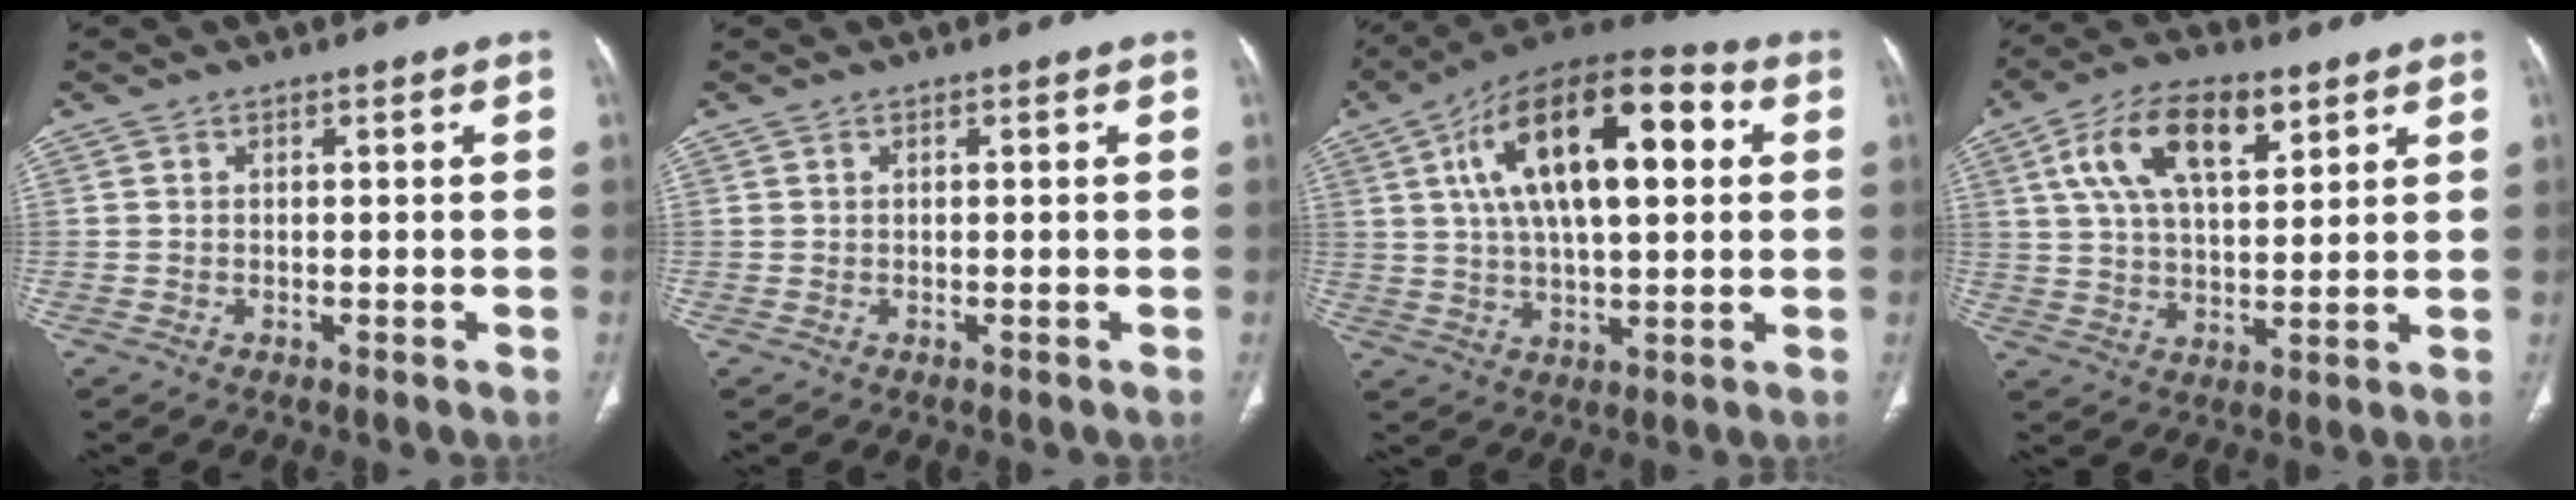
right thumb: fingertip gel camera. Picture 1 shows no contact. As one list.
[{"total": 0.0}, {"total": 22.8, "force": [5.8, 10.0, 19.7], "torque": [-0.316, 0.016, 0.086]}, {"total": 14.5, "force": [6.4, 7.0, 10.9], "torque": [-0.180, -0.004, 0.114]}]